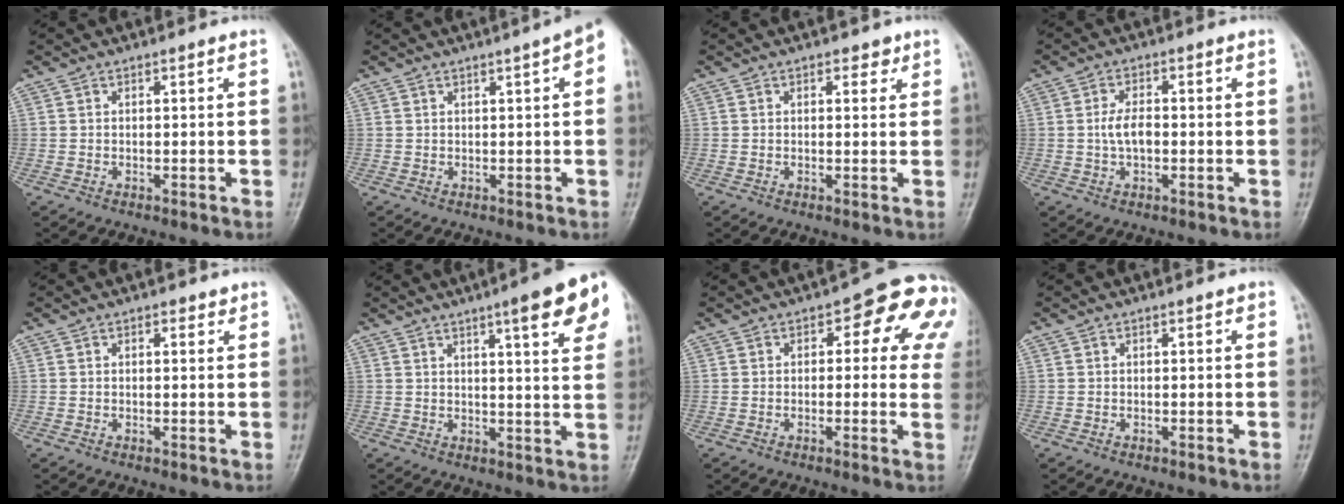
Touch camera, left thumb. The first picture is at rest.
{"total": 5.0, "force": [1.9, 0.8, 4.6], "torque": [-0.055, 0.013, 0.019]}
{"total": 1.9, "force": [1.1, 1.2, 1.0], "torque": [0.004, -0.003, 0.012]}
{"total": 4.0, "force": [-0.4, 2.1, 3.3], "torque": [-0.063, 0.010, -0.010]}
{"total": 1.1, "force": [0.7, 0.6, 0.6], "torque": [0.001, -0.002, 0.007]}
{"total": 12.3, "force": [6.4, 2.1, 10.3], "torque": [-0.111, -0.023, 0.076]}
{"total": 12.3, "force": [3.6, 6.1, 10.1], "torque": [-0.060, 0.011, 0.028]}
{"total": 0.0}